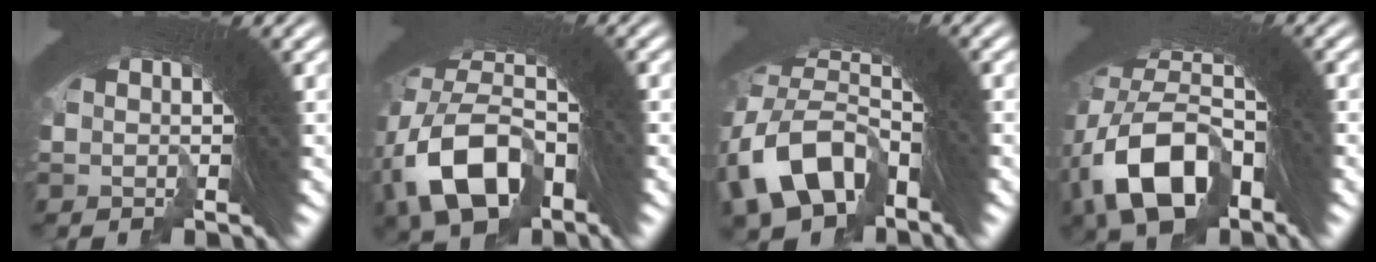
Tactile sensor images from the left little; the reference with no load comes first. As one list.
[{"total": 8.9, "force": [-3.2, 6.8, 4.7], "torque": [-0.102, -0.027, -0.054]}, {"total": 8.0, "force": [-4.1, 6.2, 3.0], "torque": [-0.091, -0.036, -0.068]}, {"total": 9.0, "force": [-3.1, 6.6, 5.2], "torque": [-0.107, -0.021, -0.056]}]